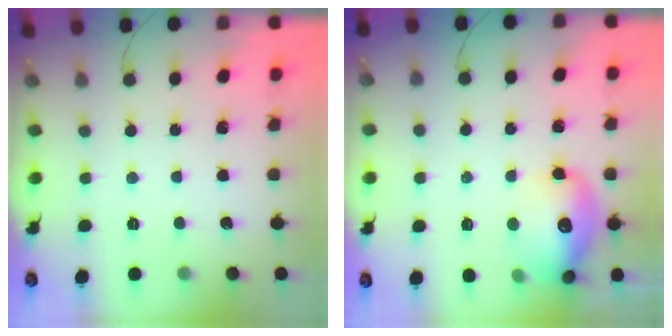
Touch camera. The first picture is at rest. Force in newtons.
{"total": 14.2, "press": 13.8, "slide": 3.2}